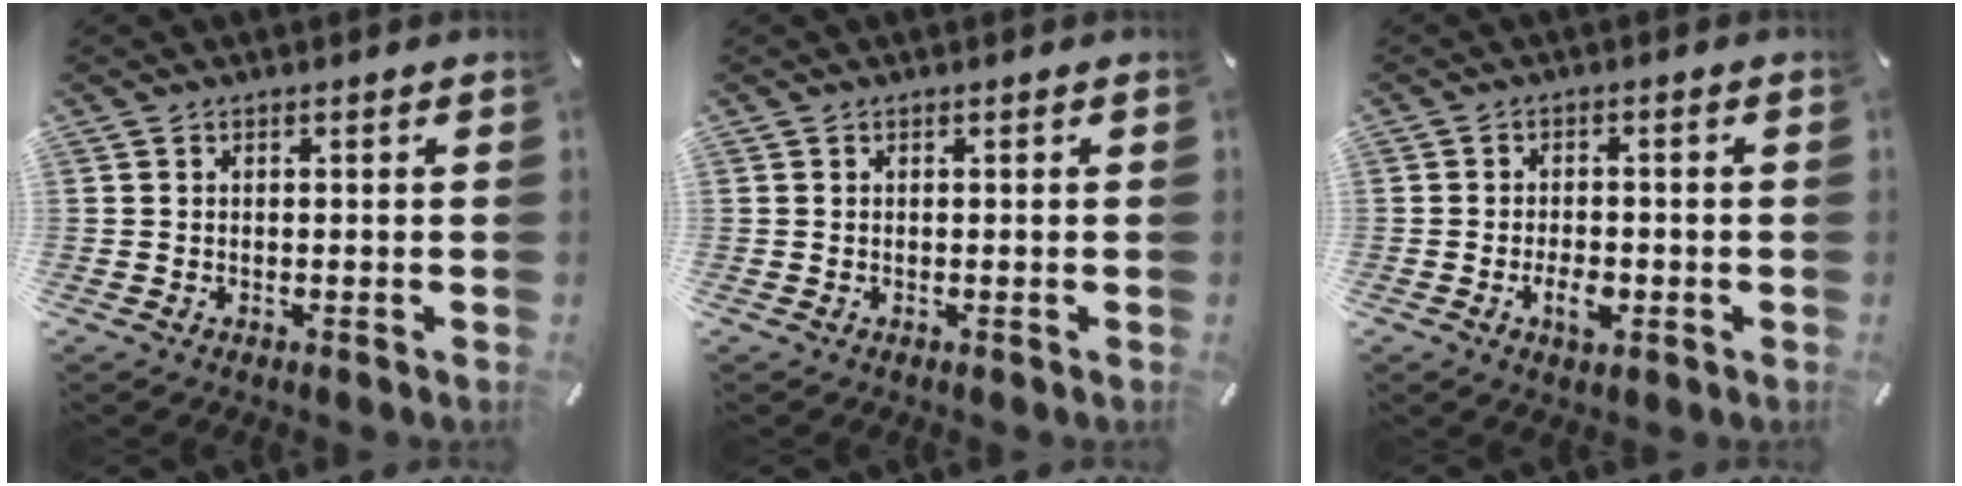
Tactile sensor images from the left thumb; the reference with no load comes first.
{"total": 0.0}
{"total": 4.9, "force": [-1.7, 2.7, 3.7], "torque": [-0.073, 0.005, -0.030]}